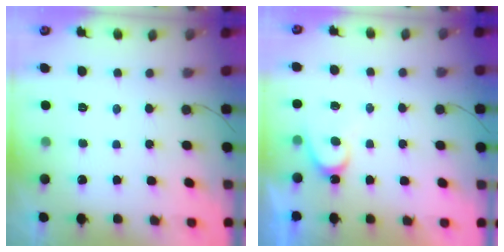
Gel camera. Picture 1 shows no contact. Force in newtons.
{"total": 5.3, "press": 5.3, "slide": 0.5}